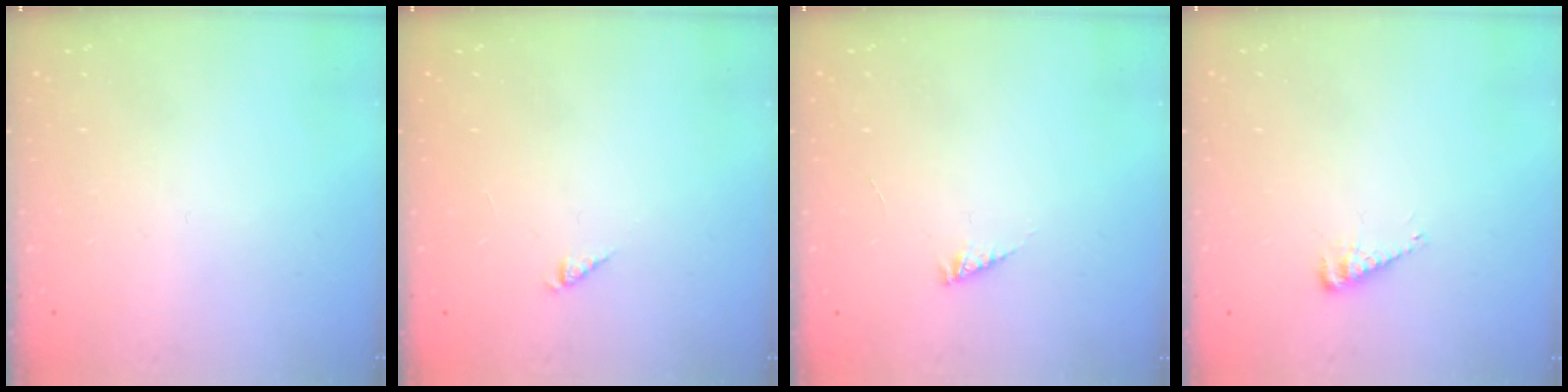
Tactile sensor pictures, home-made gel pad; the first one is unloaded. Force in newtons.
{"total": 2.7, "press": 2.6, "slide": 0.4}
{"total": 2.8, "press": 2.7, "slide": 0.4}
{"total": 5.1, "press": 5.1, "slide": 0.5}